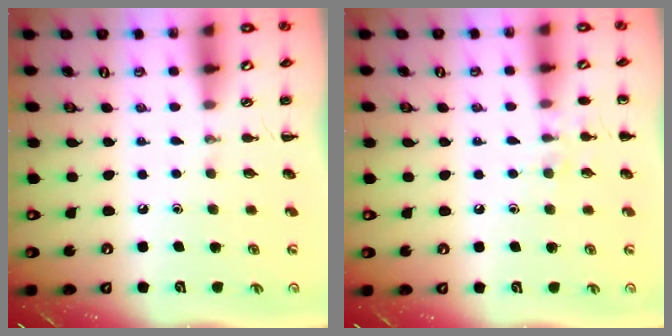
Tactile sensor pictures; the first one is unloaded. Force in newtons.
{"total": 6.7, "press": 6.5, "slide": 1.6}